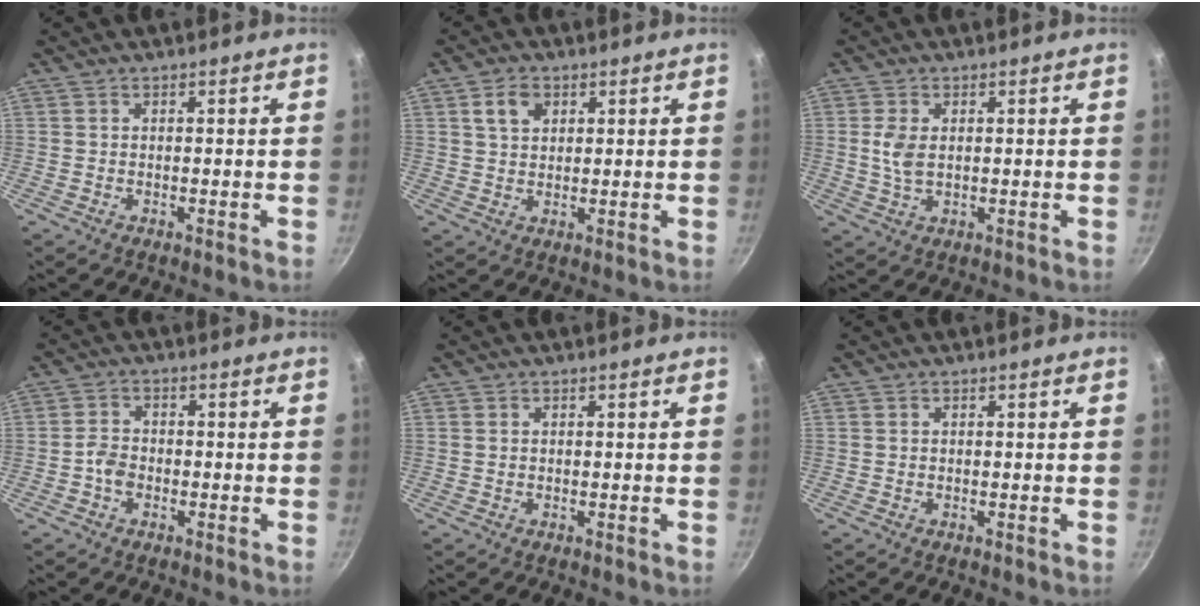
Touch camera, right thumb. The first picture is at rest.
{"total": 4.6, "force": [1.9, 3.2, 2.7], "torque": [-0.039, -0.001, 0.033]}
{"total": 4.2, "force": [0.5, 2.5, 3.3], "torque": [-0.071, -0.001, 0.013]}
{"total": 3.2, "force": [-1.3, 2.3, 1.7], "torque": [-0.029, 0.019, -0.030]}
{"total": 0.0}
{"total": 0.0}